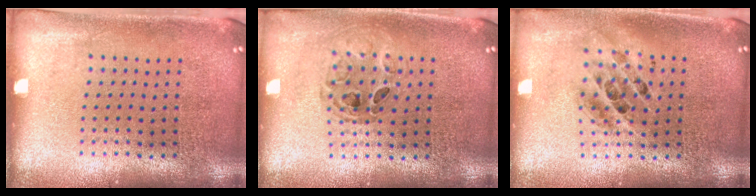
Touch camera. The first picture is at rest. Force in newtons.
{"total": 0.6, "press": 0.6, "slide": 0.1}
{"total": 1.3, "press": 1.1, "slide": 0.6}